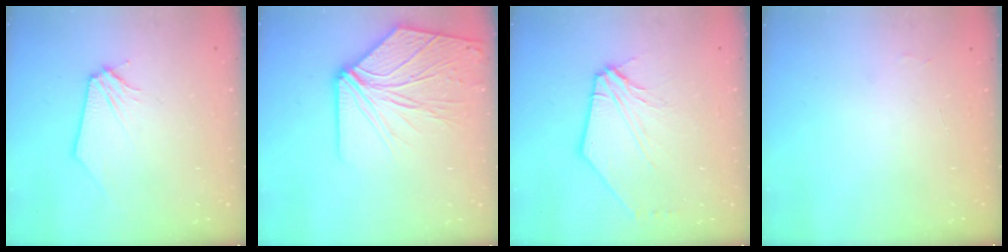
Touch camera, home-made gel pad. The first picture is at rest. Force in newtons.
{"total": 11.8, "press": 11.6, "slide": 2.0}
{"total": 9.6, "press": 9.5, "slide": 1.6}
{"total": 3.8, "press": 3.8, "slide": 0.4}